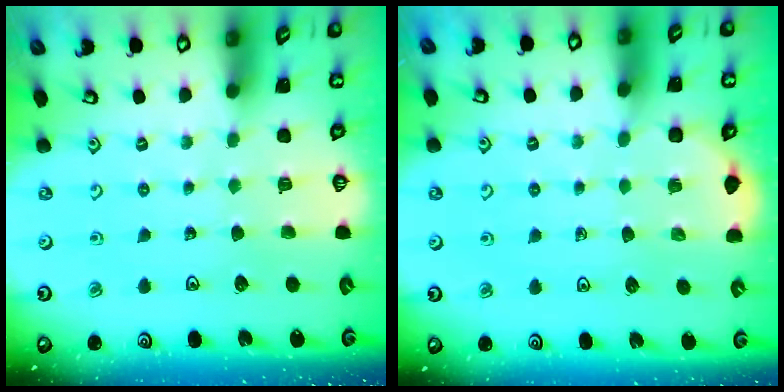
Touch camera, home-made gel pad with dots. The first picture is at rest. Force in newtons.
{"total": 3.2, "press": 2.8, "slide": 1.4}